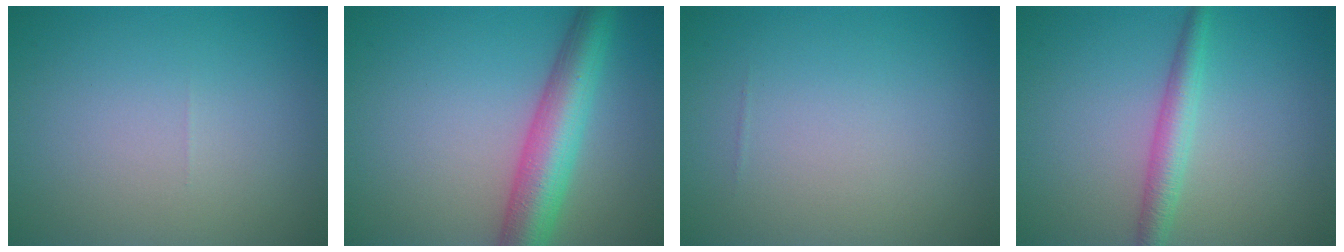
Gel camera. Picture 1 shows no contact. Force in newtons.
{"total": 6.5, "press": 6.5, "slide": 0.1}
{"total": 0.0}
{"total": 2.7, "press": 2.7, "slide": 0.0}